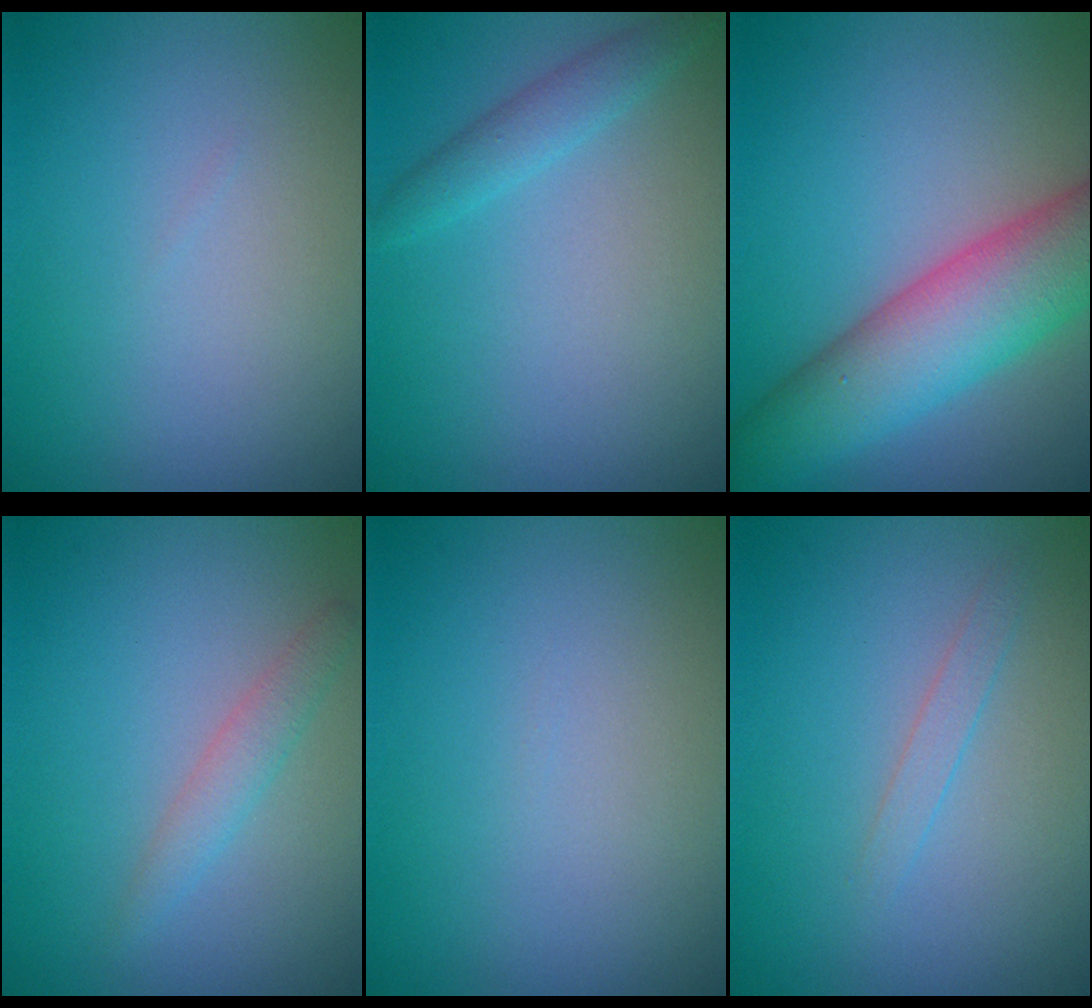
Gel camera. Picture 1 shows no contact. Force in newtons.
{"total": 1.8, "press": 1.8, "slide": 0.2}
{"total": 8.4, "press": 8.4, "slide": 0.5}
{"total": 1.6, "press": 1.6, "slide": 0.0}
{"total": 0.0}
{"total": 1.0, "press": 1.0, "slide": 0.0}